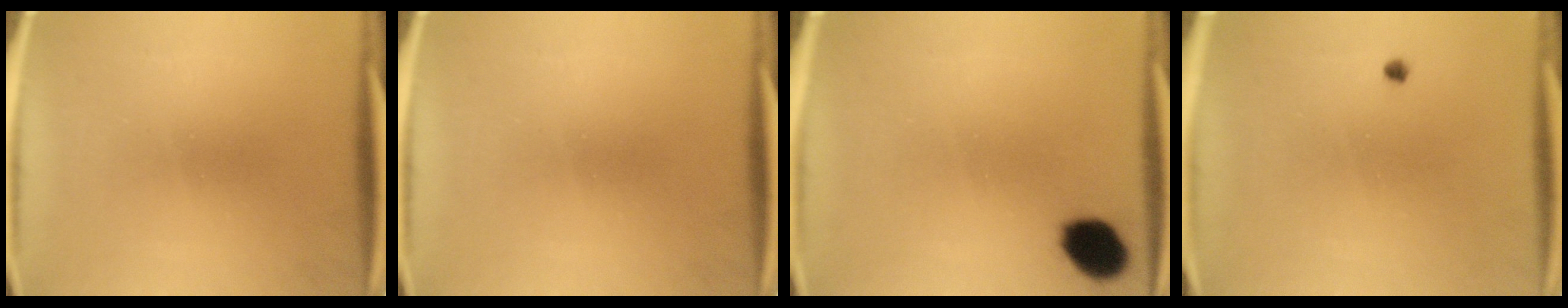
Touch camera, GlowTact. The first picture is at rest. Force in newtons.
{"total": 0.0}
{"total": 8.3}
{"total": 0.6}